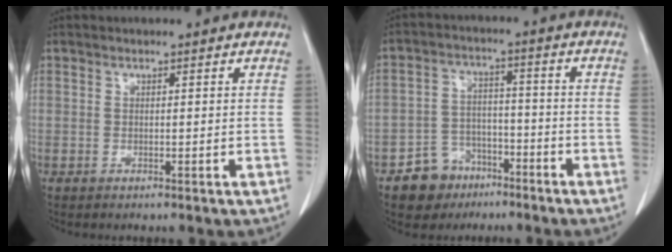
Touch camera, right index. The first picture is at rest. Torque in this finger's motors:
{"motor_torque": [-0.24, 0.06, -0.26, -0.14]}